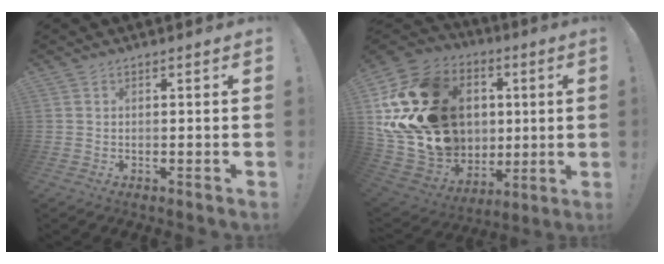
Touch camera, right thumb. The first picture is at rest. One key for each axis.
{"total": 26.3, "fx": 5.4, "fy": 20.9, "fz": 15.0, "tx": -0.272, "ty": -0.025, "tz": 0.163}